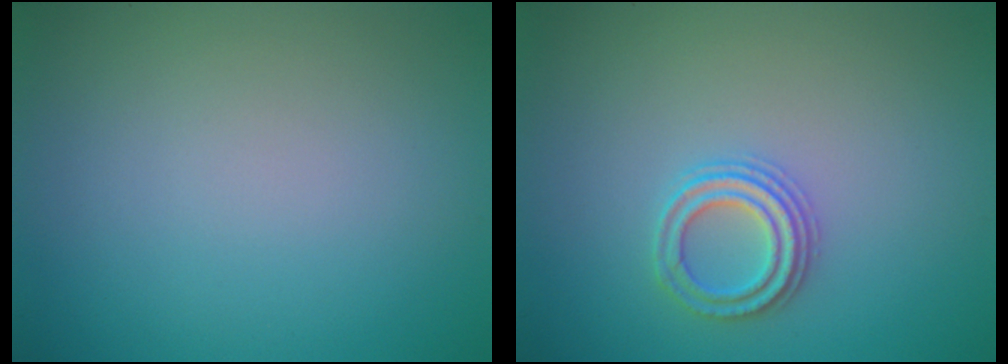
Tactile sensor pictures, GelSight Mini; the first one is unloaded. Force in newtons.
{"total": 2.3, "press": 2.2, "slide": 0.6}